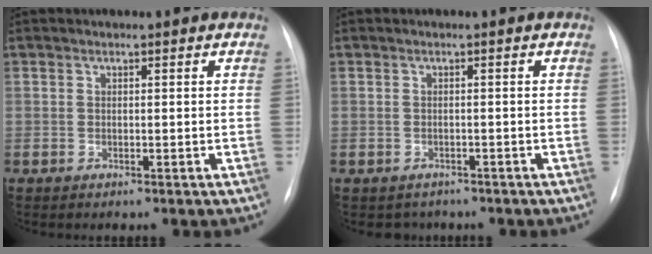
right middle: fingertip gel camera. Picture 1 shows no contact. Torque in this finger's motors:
{"motor_torque": [0.23, -0.31, -0.02, -0.01]}